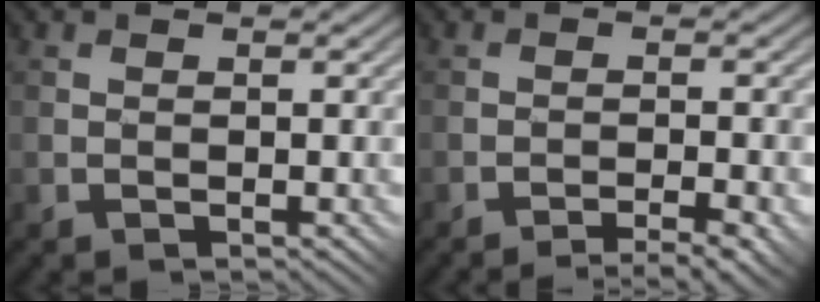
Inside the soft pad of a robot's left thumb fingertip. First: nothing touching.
{"total": 4.1, "force": [-3.3, 0.5, 2.4], "torque": [-0.037, 0.011, -0.047]}